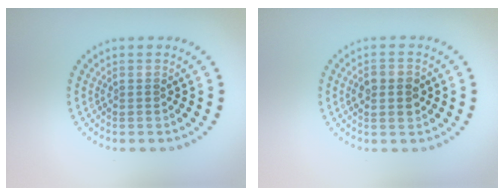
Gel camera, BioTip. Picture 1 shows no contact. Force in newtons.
{"total": 2.9, "press": 2.9, "slide": 0.1}